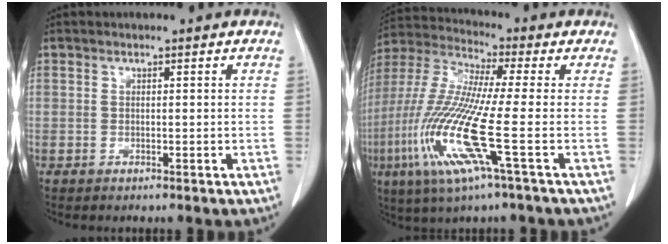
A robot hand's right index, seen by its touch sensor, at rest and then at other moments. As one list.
[{"total": 15.5, "force": [-4.6, 0.3, 14.8], "torque": [-0.323, -0.022, -0.099]}]